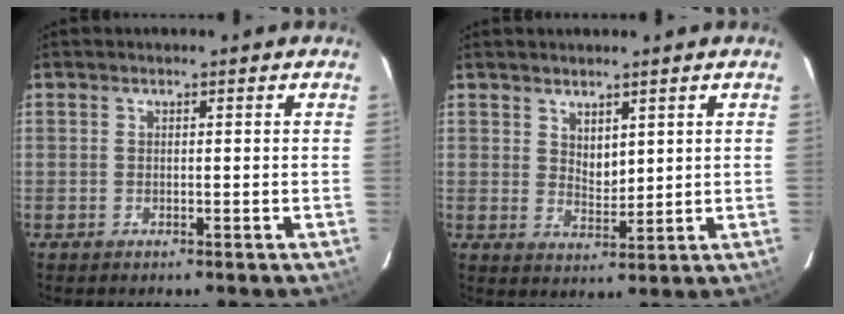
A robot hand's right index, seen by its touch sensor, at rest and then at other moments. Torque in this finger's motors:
{"motor_torque": [-0.07, -0.03, 0.00, 0.00]}